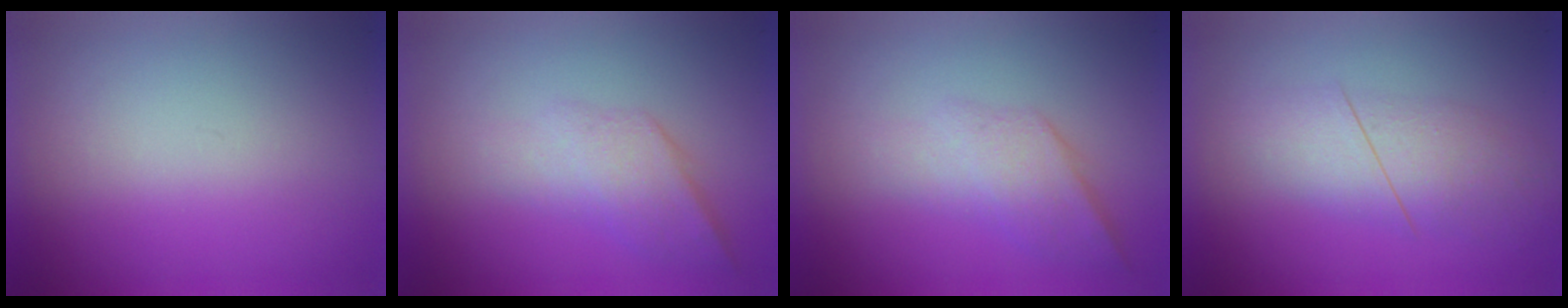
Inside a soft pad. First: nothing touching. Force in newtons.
{"total": 2.2}
{"total": 2.3}
{"total": 2.8}